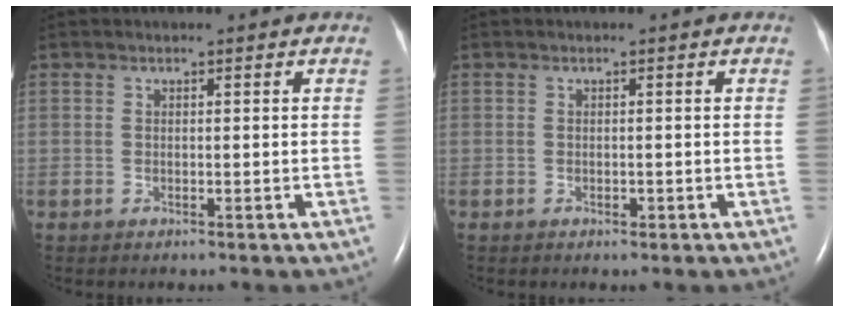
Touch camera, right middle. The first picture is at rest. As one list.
[{"total": 0.6, "force": [-0.3, 0.3, 0.4], "torque": [-0.007, 0.000, -0.002]}]